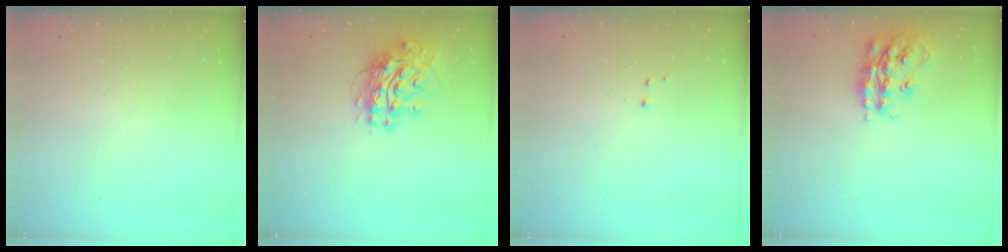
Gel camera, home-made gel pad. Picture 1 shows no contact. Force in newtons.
{"total": 13.6, "press": 13.6, "slide": 1.4}
{"total": 2.9, "press": 2.8, "slide": 0.7}
{"total": 18.8, "press": 18.7, "slide": 1.2}